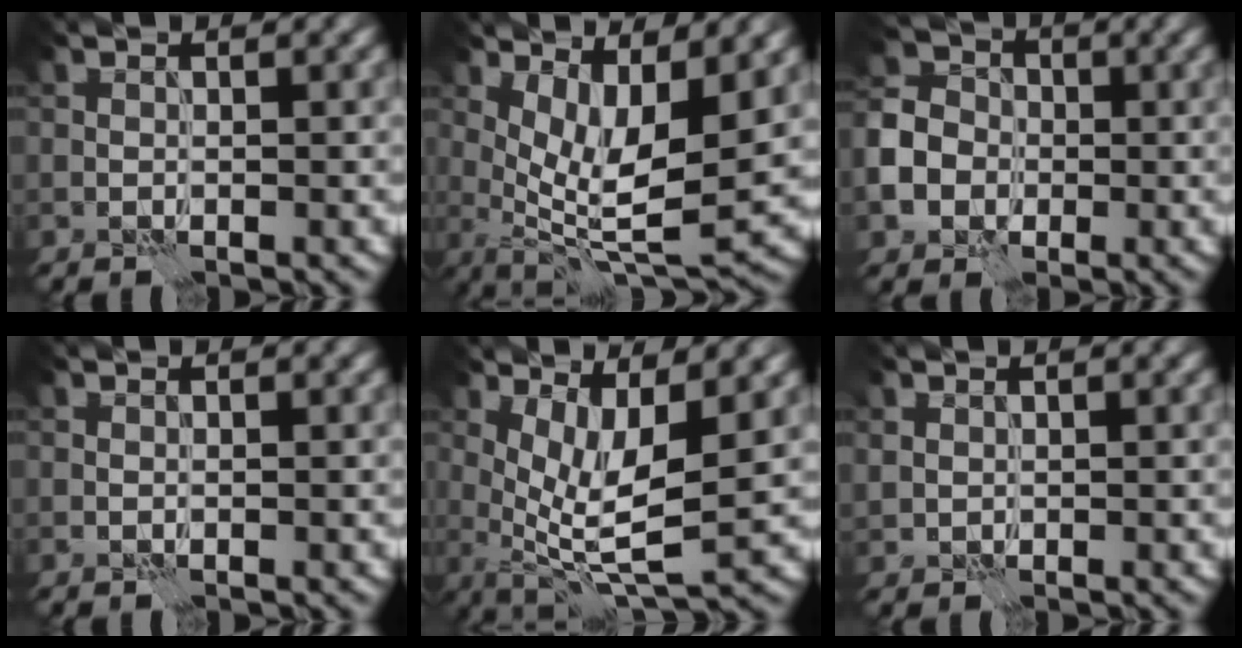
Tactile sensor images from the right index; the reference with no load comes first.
{"total": 7.6, "force": [2.1, 2.4, 6.9], "torque": [-0.126, -0.016, 0.046]}
{"total": 5.4, "force": [-1.4, 4.6, 2.5], "torque": [-0.061, 0.000, -0.035]}
{"total": 0.0}
{"total": 6.2, "force": [1.2, 1.9, 5.8], "torque": [-0.106, -0.014, 0.027]}
{"total": 0.9, "force": [0.6, 0.7, 0.1], "torque": [-0.003, 0.000, 0.014]}